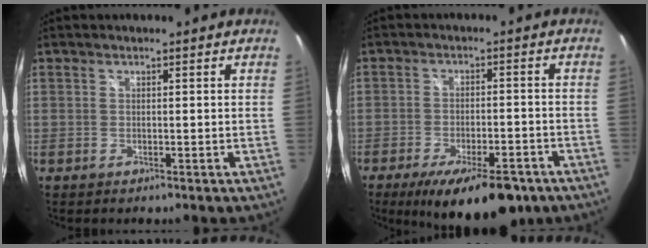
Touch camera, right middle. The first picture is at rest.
{"total": 15.4, "force": [-10.6, 5.5, 9.8], "torque": [-0.171, -0.027, -0.150]}